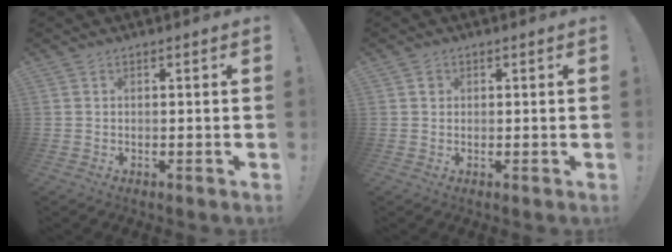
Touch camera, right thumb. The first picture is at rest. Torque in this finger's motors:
{"motor_torque": [-0.03, 0.12, 0.02, 0.07, -0.03]}